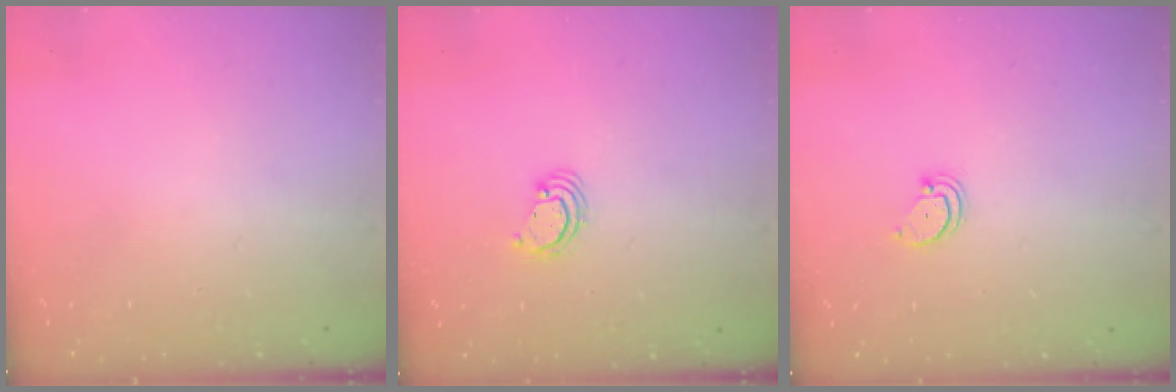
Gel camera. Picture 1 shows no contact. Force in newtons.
{"total": 2.2, "press": 2.2, "slide": 0.1}
{"total": 1.5, "press": 1.5, "slide": 0.2}